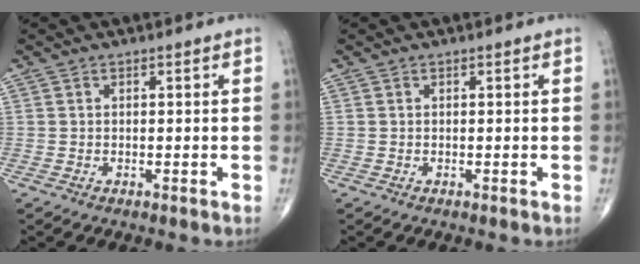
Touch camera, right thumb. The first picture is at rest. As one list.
[{"total": 0.0}]